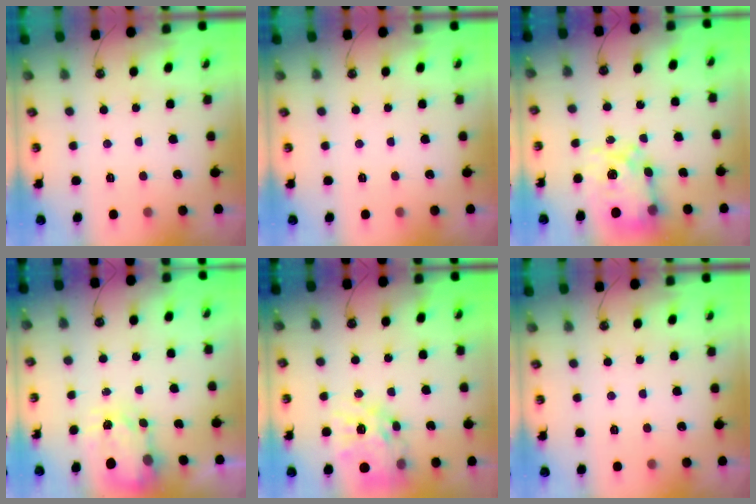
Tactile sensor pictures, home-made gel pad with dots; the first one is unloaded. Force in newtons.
{"total": 0.0}
{"total": 9.0, "press": 8.9, "slide": 0.7}
{"total": 3.9, "press": 3.8, "slide": 0.5}
{"total": 16.1, "press": 16.1, "slide": 1.6}
{"total": 0.0}